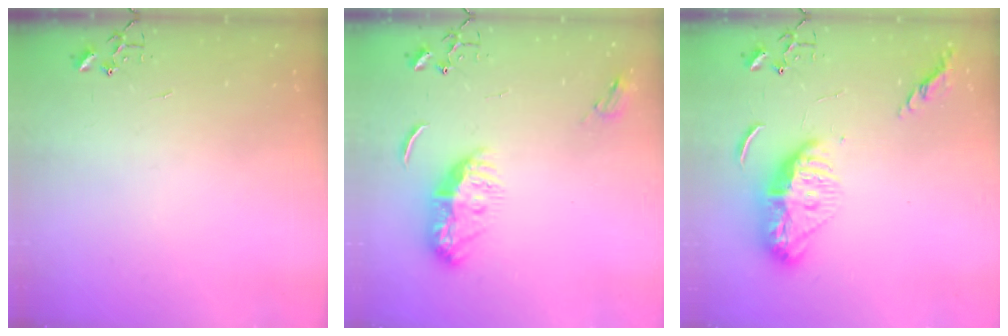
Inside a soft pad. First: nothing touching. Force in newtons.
{"total": 11.6, "press": 11.6, "slide": 0.3}
{"total": 12.4, "press": 12.3, "slide": 0.8}